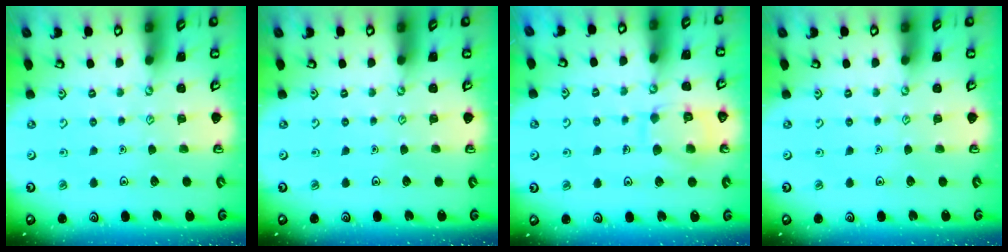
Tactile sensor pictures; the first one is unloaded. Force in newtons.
{"total": 0.0}
{"total": 11.0, "press": 11.0, "slide": 0.9}
{"total": 0.0}